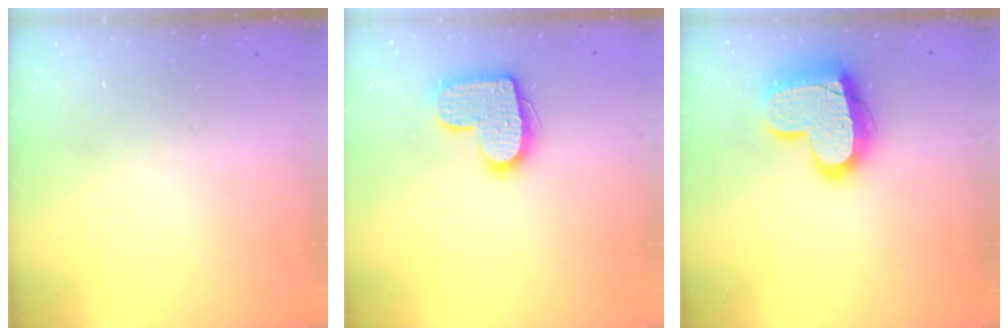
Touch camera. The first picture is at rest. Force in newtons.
{"total": 13.5, "press": 13.5, "slide": 0.7}
{"total": 17.2, "press": 17.2, "slide": 1.3}